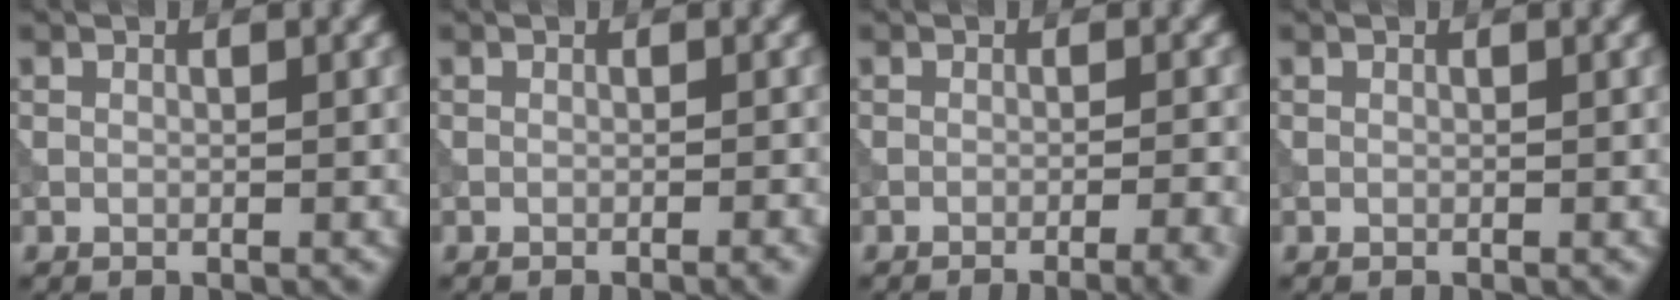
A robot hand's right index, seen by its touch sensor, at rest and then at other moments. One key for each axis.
{"total": 1.0, "fx": -0.5, "fy": 0.2, "fz": 0.8, "tx": -0.006, "ty": 0.004, "tz": -0.011}
{"total": 4.5, "fx": -3.0, "fy": 1.2, "fz": 3.2, "tx": -0.029, "ty": 0.014, "tz": -0.037}
{"total": 0.0}